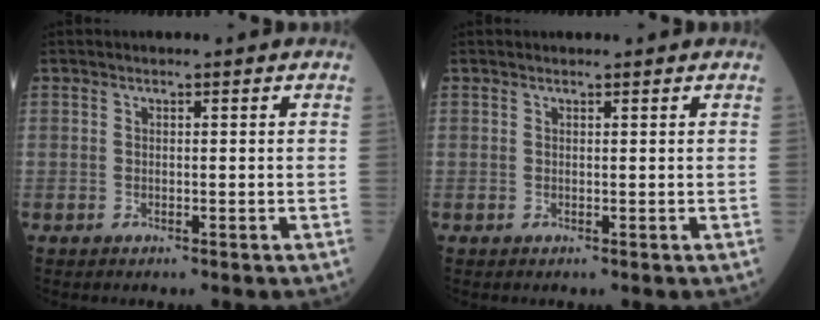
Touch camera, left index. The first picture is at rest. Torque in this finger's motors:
{"motor_torque": [0.14, -0.11, -0.06, -0.01]}